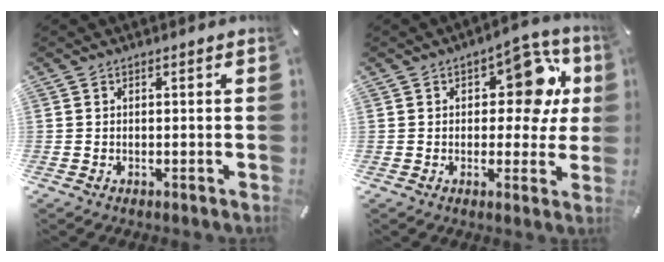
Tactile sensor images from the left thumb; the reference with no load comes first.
{"total": 13.0, "force": [3.8, 7.5, 9.9], "torque": [-0.113, -0.020, 0.061]}